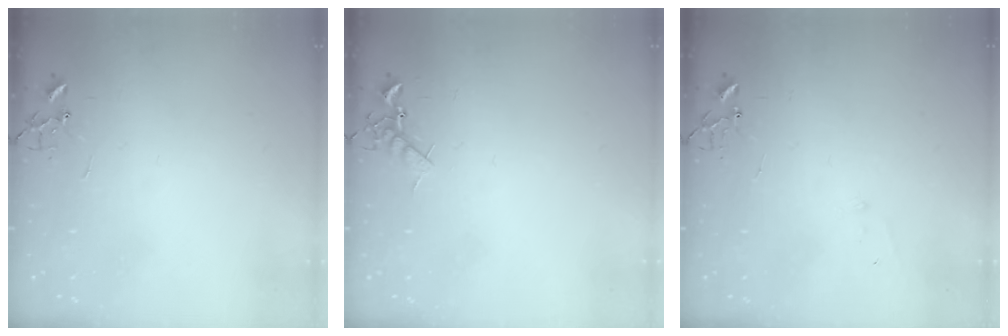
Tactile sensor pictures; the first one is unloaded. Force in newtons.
{"total": 7.8, "press": 7.8, "slide": 0.8}
{"total": 5.6, "press": 5.6, "slide": 0.7}